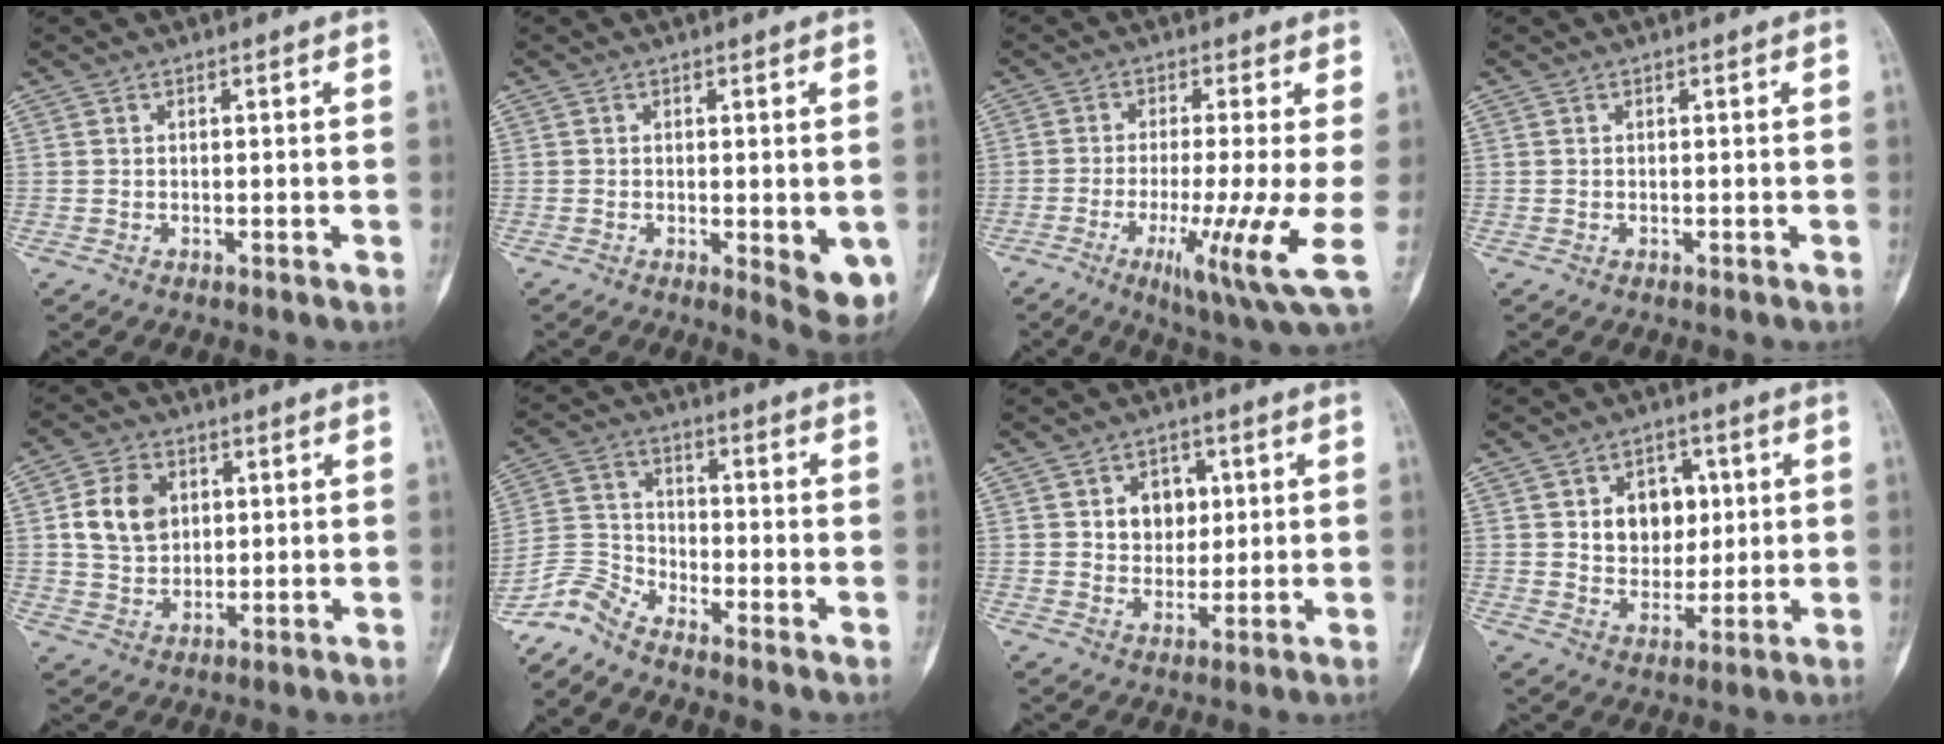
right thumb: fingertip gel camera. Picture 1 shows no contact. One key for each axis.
{"total": 6.9, "fx": -1.4, "fy": 2.4, "fz": 6.3, "tx": -0.068, "ty": -0.016, "tz": -0.014}
{"total": 11.5, "fx": -2.6, "fy": 0.3, "fz": 11.2, "tx": -0.201, "ty": -0.027, "tz": -0.048}
{"total": 0.0}
{"total": 9.1, "fx": 2.1, "fy": 7.0, "fz": 5.4, "tx": -0.076, "ty": -0.004, "tz": 0.042}
{"total": 6.0, "fx": -5.8, "fy": 1.0, "fz": 1.0, "tx": -0.024, "ty": 0.038, "tz": -0.131}
{"total": 6.8, "fx": 1.8, "fy": 5.4, "fz": 3.7, "tx": -0.019, "ty": -0.005, "tz": 0.028}
{"total": 9.3, "fx": 2.2, "fy": 7.2, "fz": 5.6, "tx": -0.037, "ty": -0.007, "tz": 0.039}